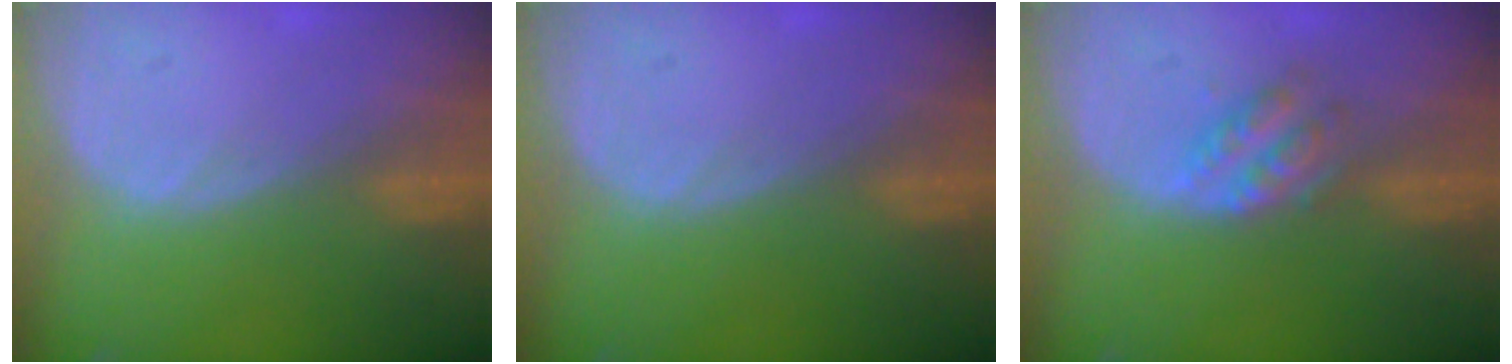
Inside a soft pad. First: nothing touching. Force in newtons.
{"total": 0.0}
{"total": 4.7, "press": 4.2, "slide": 2.2}